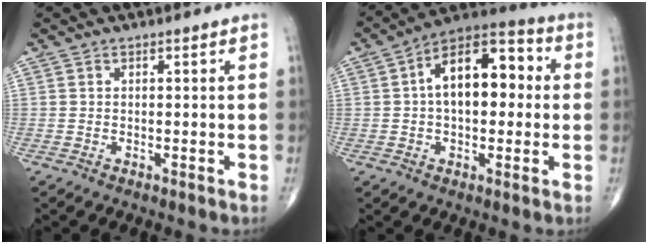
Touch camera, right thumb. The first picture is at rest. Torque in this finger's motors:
{"motor_torque": [0.88, 3.46, 1.42, -0.11, 0.14]}